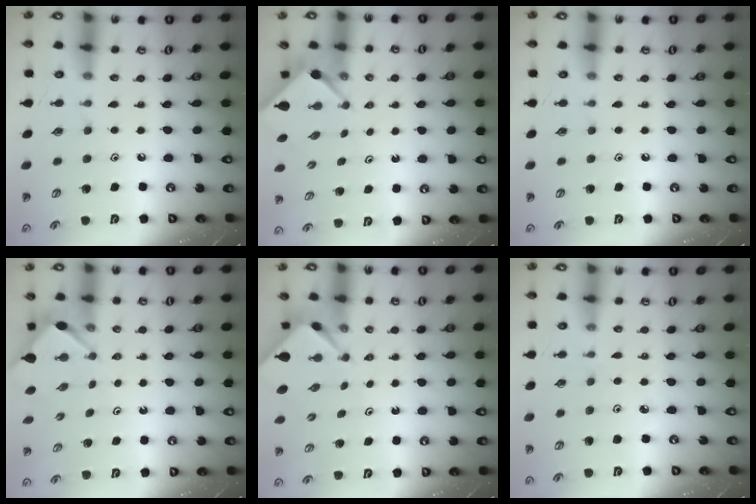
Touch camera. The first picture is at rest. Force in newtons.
{"total": 2.4, "press": 2.4, "slide": 0.2}
{"total": 0.0}
{"total": 3.5, "press": 3.5, "slide": 0.3}
{"total": 2.2, "press": 2.2, "slide": 0.3}
{"total": 2.3, "press": 2.3, "slide": 0.2}